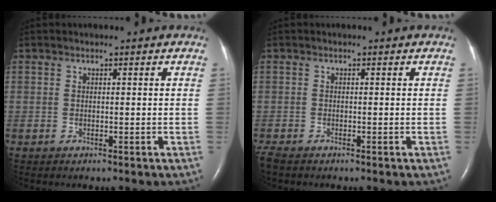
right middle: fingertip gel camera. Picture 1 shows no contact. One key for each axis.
{"total": 1.9, "fx": -1.5, "fy": 0.5, "fz": 0.9, "tx": -0.026, "ty": -0.007, "tz": -0.028}